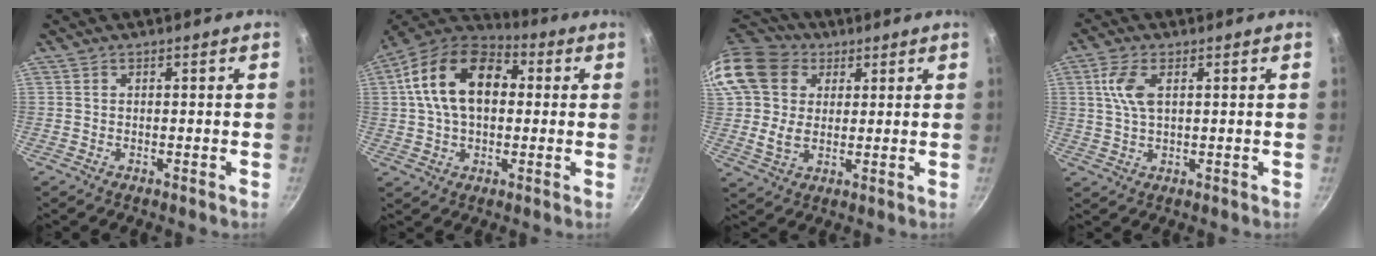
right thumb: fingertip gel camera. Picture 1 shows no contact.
{"total": 18.1, "force": [3.2, 11.7, 13.5], "torque": [-0.208, 0.025, 0.035]}
{"total": 17.0, "force": [6.3, 12.9, 9.1], "torque": [-0.179, 0.003, 0.110]}
{"total": 6.1, "force": [1.7, 3.0, 5.1], "torque": [-0.105, 0.003, 0.034]}